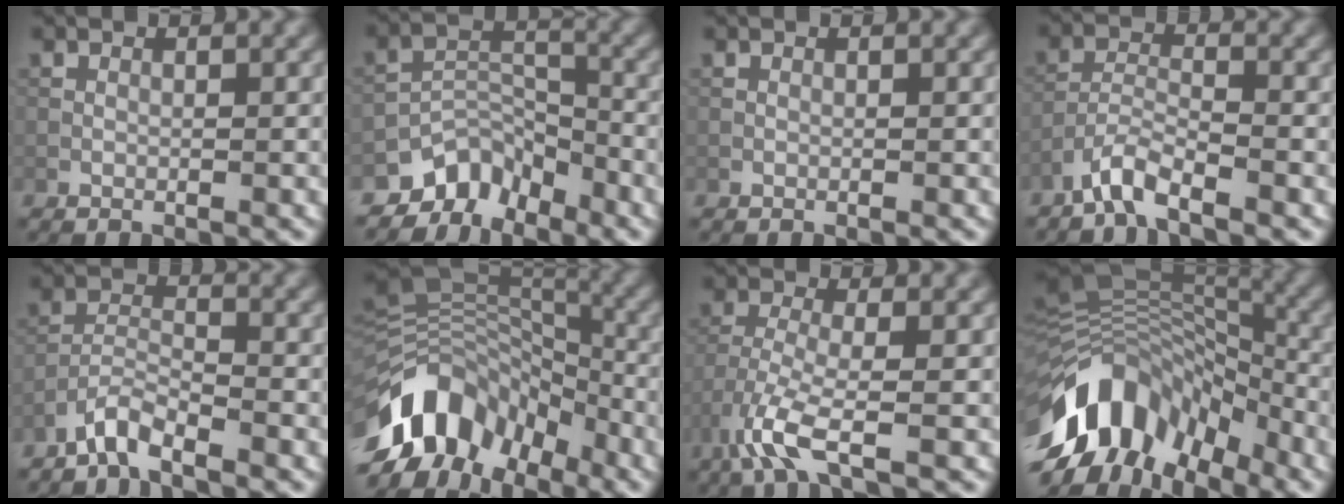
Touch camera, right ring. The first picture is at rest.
{"total": 5.2, "force": [-4.2, 2.7, 1.4], "torque": [-0.011, 0.001, -0.085]}
{"total": 0.0}
{"total": 3.1, "force": [-2.6, 0.5, 1.6], "torque": [-0.031, 0.006, -0.059]}
{"total": 2.9, "force": [-2.6, 0.4, 1.3], "torque": [-0.023, 0.007, -0.058]}
{"total": 12.3, "force": [-7.0, 7.6, 6.6], "torque": [-0.130, 0.024, -0.139]}
{"total": 4.7, "force": [-3.0, 0.9, 3.5], "torque": [-0.086, -0.014, -0.071]}
{"total": 13.1, "force": [-6.6, 7.7, 8.3], "torque": [-0.169, 0.023, -0.119]}